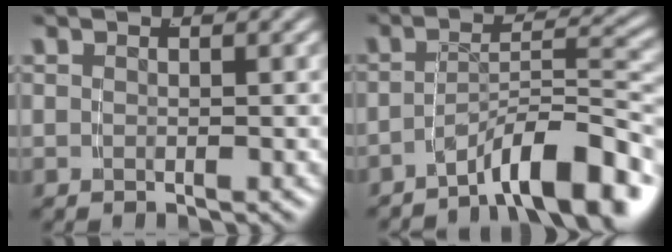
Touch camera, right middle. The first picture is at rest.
{"total": 7.8, "force": [-5.4, 1.6, 5.4], "torque": [-0.072, -0.005, -0.078]}